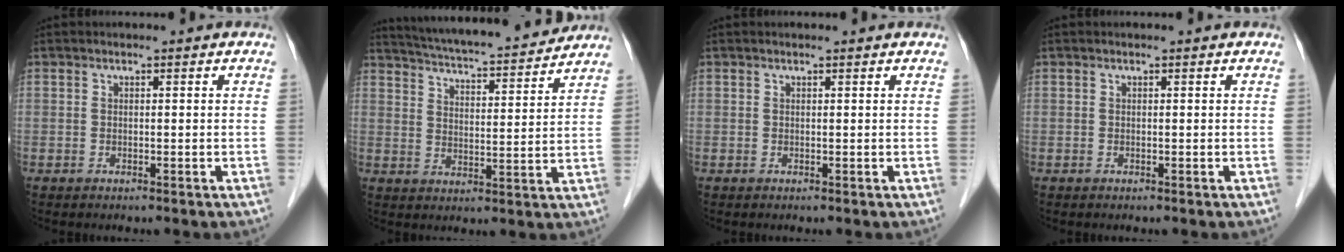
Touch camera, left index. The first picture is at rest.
{"total": 16.2, "force": [14.9, 1.2, 6.3], "torque": [-0.107, 0.005, 0.217]}
{"total": 0.0}
{"total": 0.0}